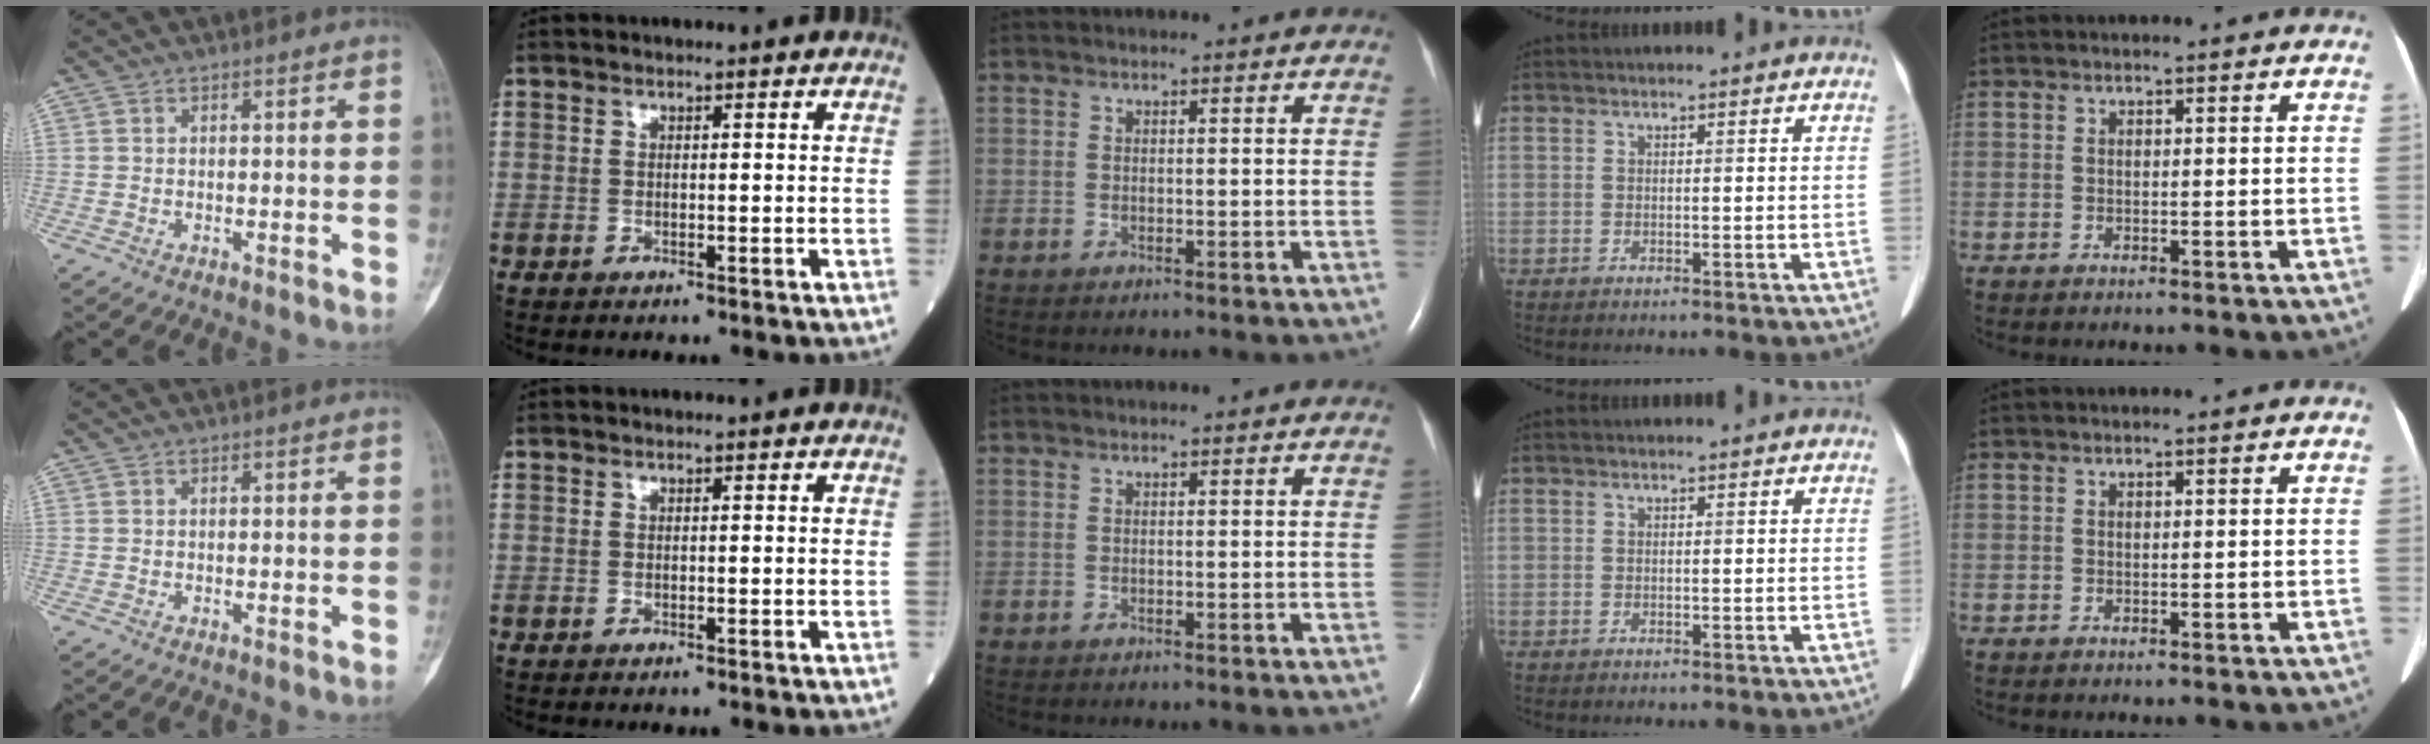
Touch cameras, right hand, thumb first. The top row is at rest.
{}